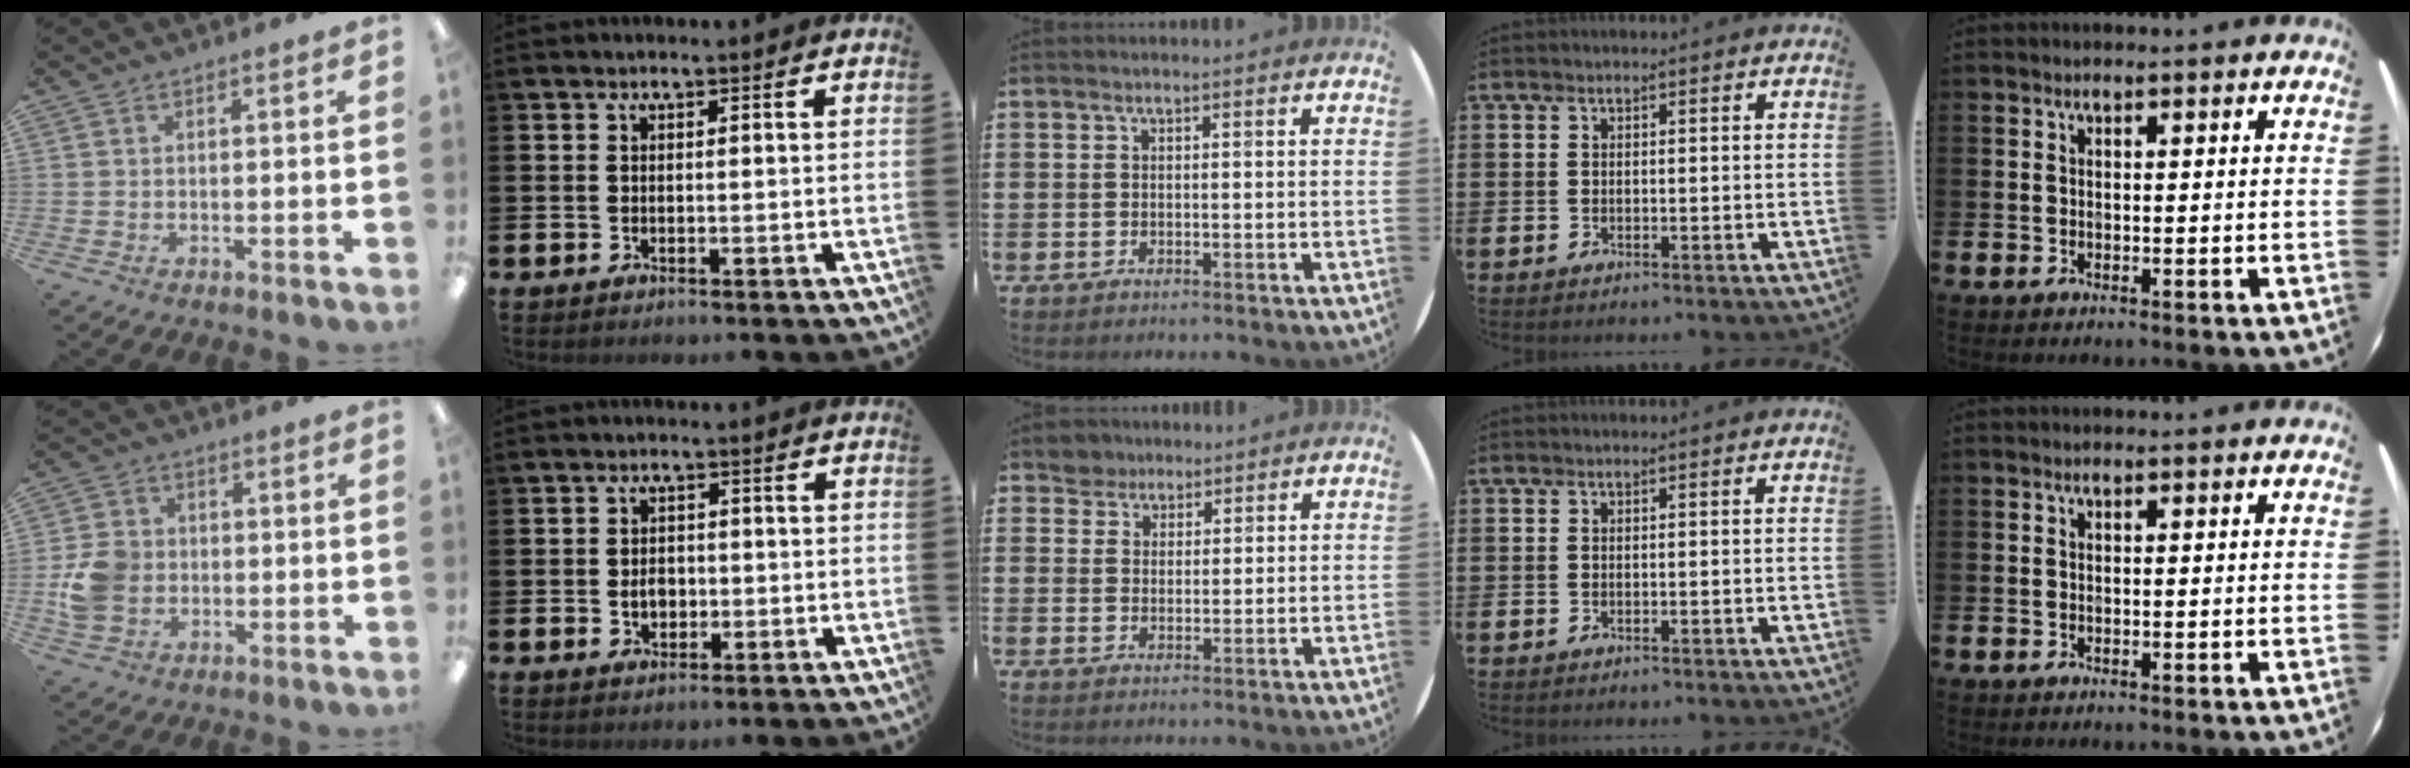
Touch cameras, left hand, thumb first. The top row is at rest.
{"thumb": {"total": 8.3, "force": [-0.9, 7.1, 4.3], "torque": [-0.083, 0.013, -0.014]}, "index": {"total": 2.6, "force": [-0.4, 2.0, 1.5], "torque": [-0.013, -0.002, -0.014]}, "middle": {"total": 3.2, "force": [2.7, 1.5, -0.5], "torque": [0.007, 0.000, 0.053]}}